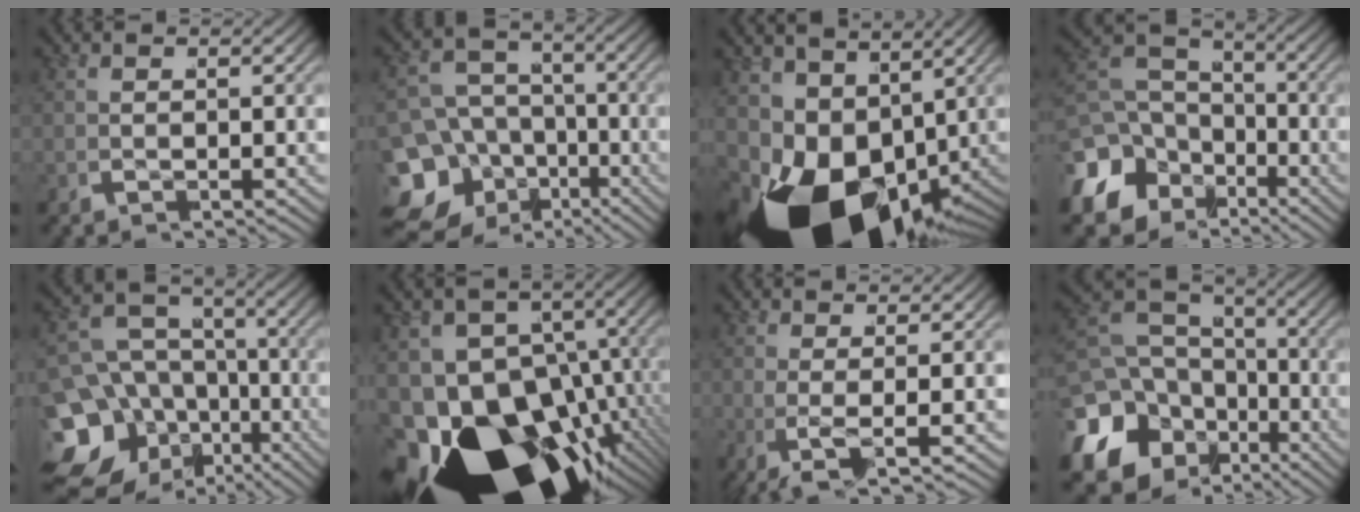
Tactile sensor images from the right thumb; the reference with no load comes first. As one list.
[{"total": 13.4, "force": [-4.1, 11.0, 6.5], "torque": [-0.139, -0.057, -0.062]}, {"total": 21.6, "force": [-5.5, 14.1, 15.4], "torque": [-0.320, -0.083, -0.055]}, {"total": 11.9, "force": [-3.3, 9.7, 6.1], "torque": [-0.140, -0.040, -0.045]}, {"total": 15.4, "force": [-4.7, 12.4, 8.0], "torque": [-0.169, -0.061, -0.067]}, {"total": 28.7, "force": [-8.1, 19.3, 19.6], "torque": [-0.364, -0.107, -0.098]}, {"total": 2.9, "force": [-0.3, 0.3, 2.9], "torque": [-0.071, -0.010, -0.003]}, {"total": 13.8, "force": [-3.9, 11.0, 7.5], "torque": [-0.172, -0.052, -0.047]}]